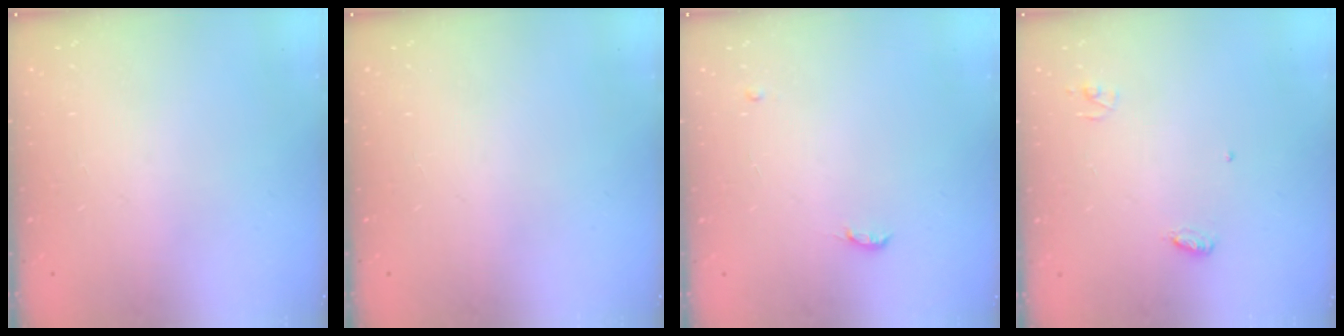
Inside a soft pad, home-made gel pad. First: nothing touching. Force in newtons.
{"total": 0.0}
{"total": 7.8, "press": 4.4, "slide": 6.4}
{"total": 3.6, "press": 3.6, "slide": 0.3}